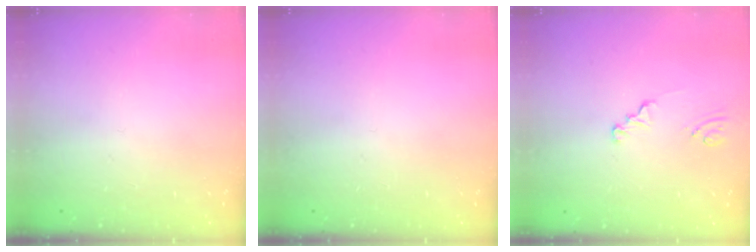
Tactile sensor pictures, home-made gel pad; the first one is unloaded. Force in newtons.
{"total": 0.0}
{"total": 1.5, "press": 1.5, "slide": 0.1}